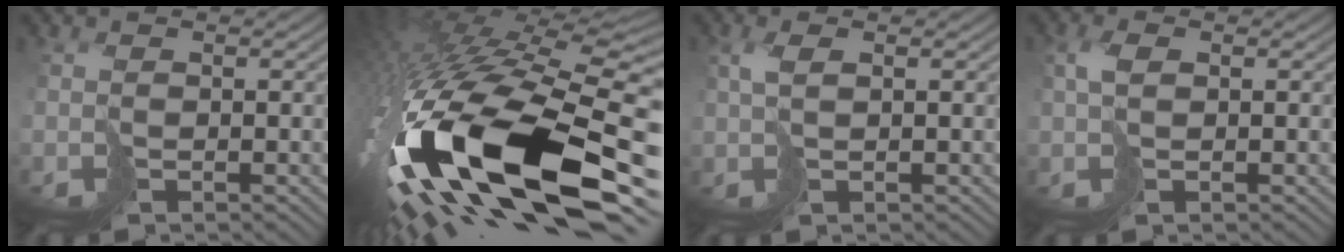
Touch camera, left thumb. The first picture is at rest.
{"total": 19.4, "force": [-4.8, 10.4, 15.6], "torque": [-0.376, -0.107, -0.026]}
{"total": 2.2, "force": [1.0, 0.6, 1.8], "torque": [-0.038, 0.007, 0.021]}
{"total": 2.2, "force": [0.7, 1.0, 1.8], "torque": [-0.043, 0.003, 0.014]}